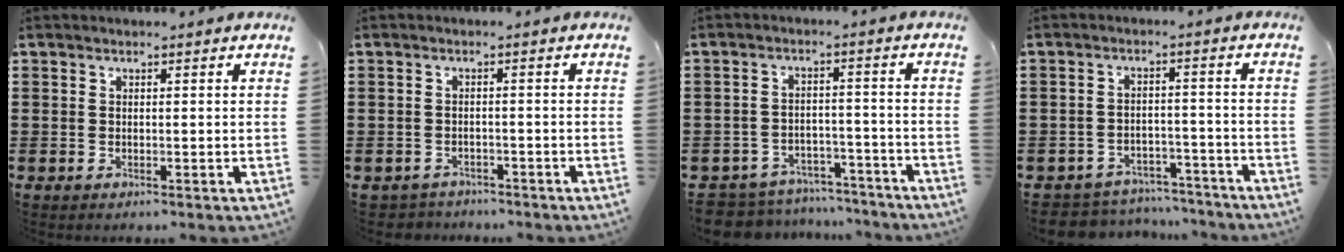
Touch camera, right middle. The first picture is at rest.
{"total": 1.8, "force": [-1.7, 0.6, -0.3], "torque": [-0.002, 0.002, -0.041]}
{"total": 5.8, "force": [-5.7, 1.1, 0.2], "torque": [-0.015, 0.011, -0.121]}
{"total": 5.0, "force": [-4.9, 1.0, -0.1], "torque": [-0.007, 0.012, -0.105]}